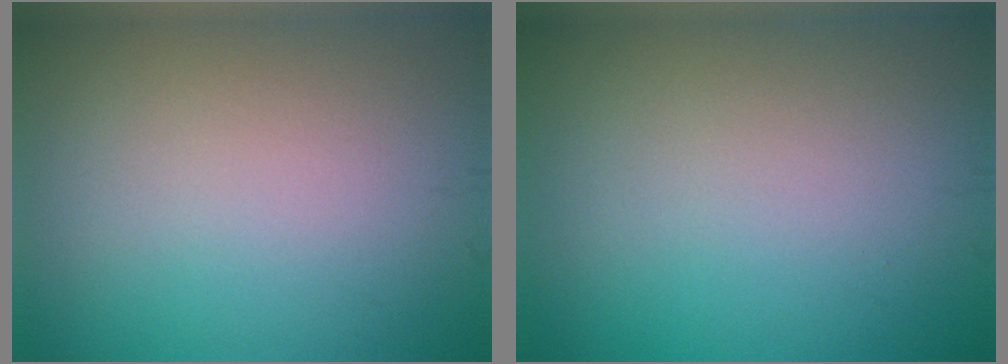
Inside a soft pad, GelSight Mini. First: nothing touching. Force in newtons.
{"total": 0.0}